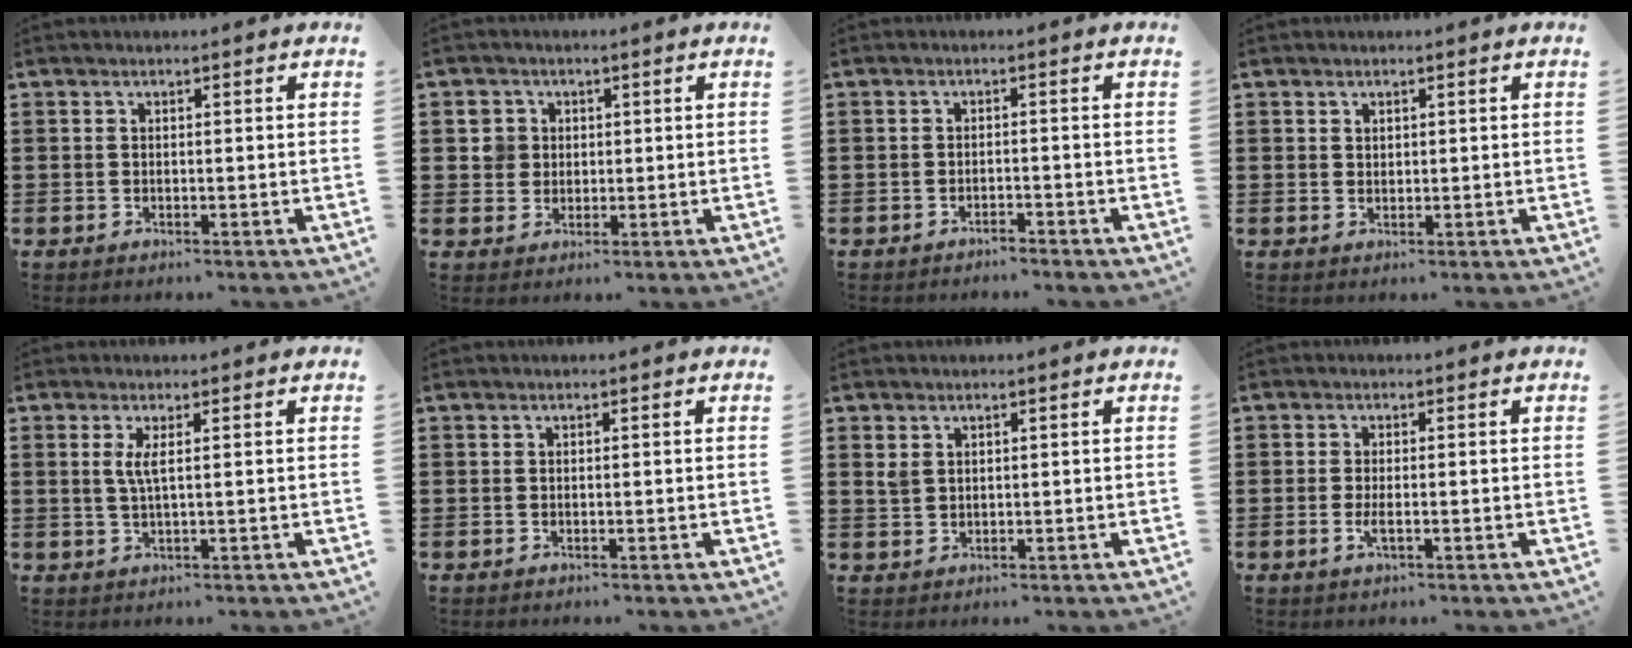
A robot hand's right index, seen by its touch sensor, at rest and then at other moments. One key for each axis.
{"total": 3.5, "fx": 0.8, "fy": 3.3, "fz": 0.6, "tx": -0.029, "ty": 0.013, "tz": 0.013}
{"total": 1.1, "fx": -1.1, "fy": 0.0, "fz": 0.1, "tx": -0.006, "ty": -0.001, "tz": -0.022}
{"total": 1.1, "fx": 0.8, "fy": 0.6, "fz": 0.2, "tx": -0.005, "ty": 0.002, "tz": 0.016}
{"total": 2.6, "fx": 0.6, "fy": 0.1, "fz": 2.5, "tx": -0.052, "ty": -0.002, "tz": 0.008}
{"total": 0.0}
{"total": 2.0, "fx": 1.2, "fy": 1.3, "fz": 0.8, "tx": -0.019, "ty": 0.005, "tz": 0.023}
{"total": 2.0, "fx": -0.6, "fy": 0.5, "fz": 1.9, "tx": -0.041, "ty": -0.003, "tz": -0.012}